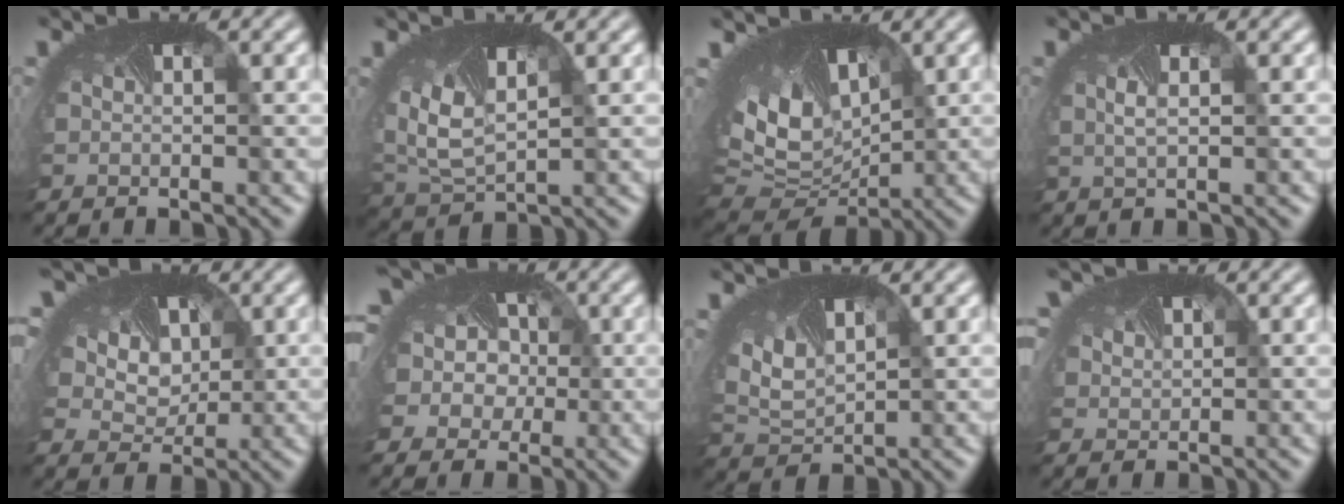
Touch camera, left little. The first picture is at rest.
{"total": 6.6, "force": [1.9, 4.1, 4.8], "torque": [-0.126, -0.007, 0.048]}
{"total": 11.8, "force": [3.3, 7.7, 8.3], "torque": [-0.201, -0.002, 0.079]}
{"total": 0.9, "force": [0.1, 0.1, 0.9], "torque": [-0.032, -0.013, 0.009]}
{"total": 12.3, "force": [4.9, 8.1, 7.8], "torque": [-0.159, 0.026, 0.064]}
{"total": 14.0, "force": [3.2, 10.7, 8.5], "torque": [-0.180, 0.013, 0.028]}
{"total": 5.4, "force": [2.0, 3.3, 3.8], "torque": [-0.106, -0.002, 0.052]}
{"total": 3.5, "force": [2.2, 2.1, 1.7], "torque": [-0.062, 0.004, 0.038]}